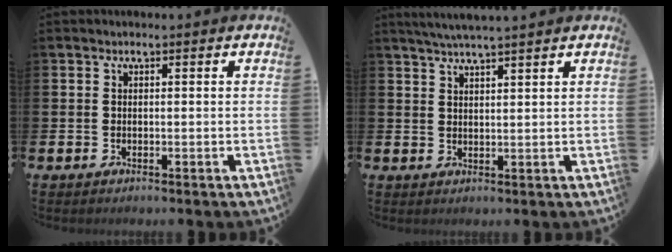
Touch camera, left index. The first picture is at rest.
{"total": 3.5, "force": [3.3, -0.3, 1.1], "torque": [-0.034, -0.004, 0.061]}